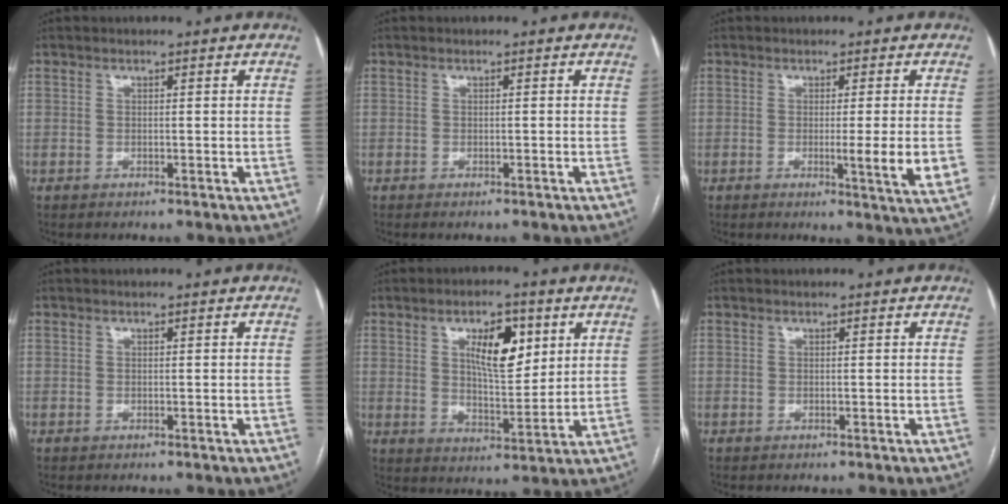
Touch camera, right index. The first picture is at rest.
{"total": 0.5, "force": [-0.4, 0.0, 0.3], "torque": [-0.010, -0.002, -0.005]}
{"total": 5.9, "force": [-0.8, -0.8, 5.8], "torque": [-0.076, -0.016, -0.010]}
{"total": 0.0}
{"total": 9.4, "force": [3.6, 3.5, 7.9], "torque": [-0.128, 0.005, 0.064]}
{"total": 0.0}